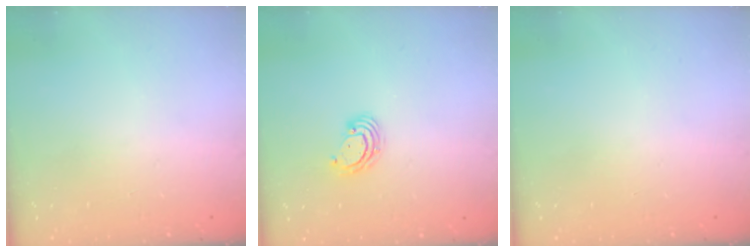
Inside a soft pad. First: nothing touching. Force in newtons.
{"total": 3.9, "press": 3.9, "slide": 0.1}
{"total": 0.0}